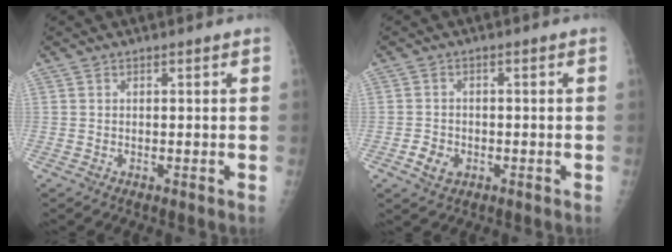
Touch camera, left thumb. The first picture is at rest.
{"total": 3.3, "force": [-1.2, 2.6, 1.7], "torque": [-0.025, 0.002, -0.018]}